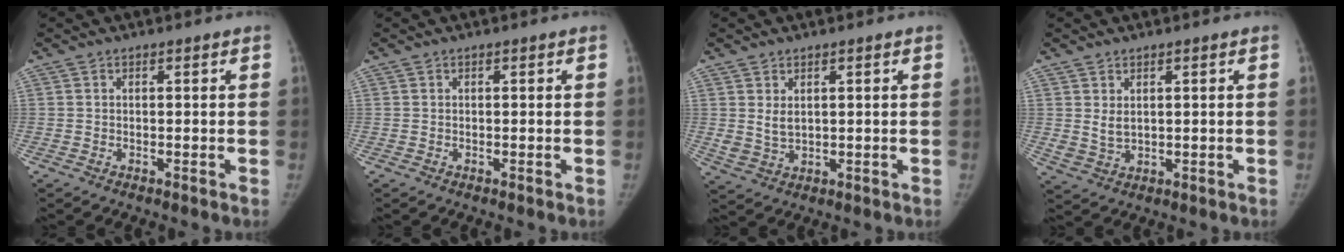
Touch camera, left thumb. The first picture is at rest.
{"total": 0.0}
{"total": 3.2, "force": [1.0, 2.1, 2.1], "torque": [-0.037, -0.012, 0.031]}
{"total": 2.9, "force": [1.0, 1.9, 1.9], "torque": [-0.034, -0.012, 0.030]}